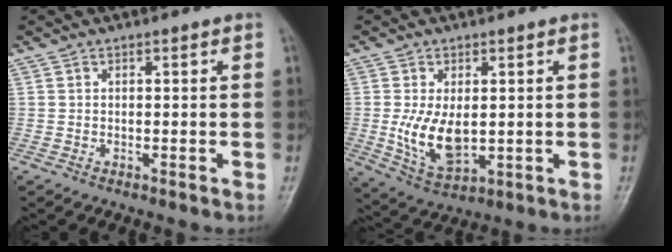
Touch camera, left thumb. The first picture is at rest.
{"total": 9.0, "force": [0.0, 5.0, 7.4], "torque": [-0.131, -0.015, 0.014]}